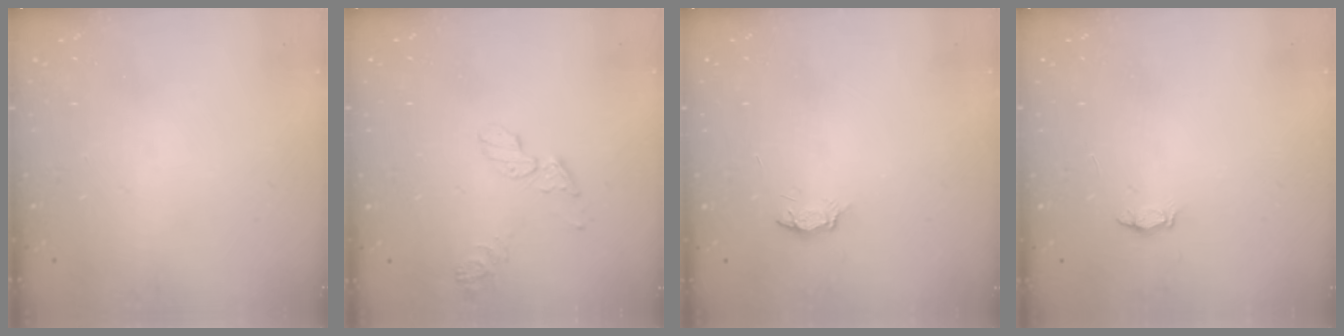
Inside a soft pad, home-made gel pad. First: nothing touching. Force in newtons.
{"total": 5.5, "press": 5.5, "slide": 0.3}
{"total": 3.3, "press": 3.2, "slide": 0.5}
{"total": 2.2, "press": 2.2, "slide": 0.3}